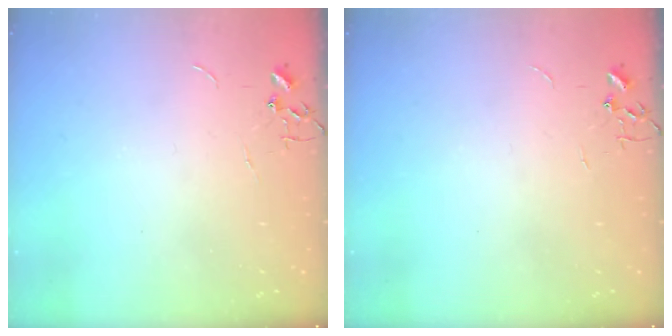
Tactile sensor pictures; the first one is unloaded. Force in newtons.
{"total": 0.0}